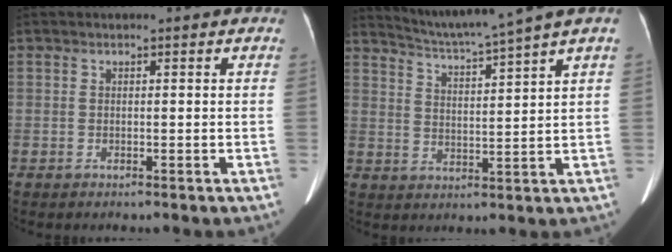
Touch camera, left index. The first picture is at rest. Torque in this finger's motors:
{"motor_torque": [0.34, -0.89, -0.01, 0.02]}